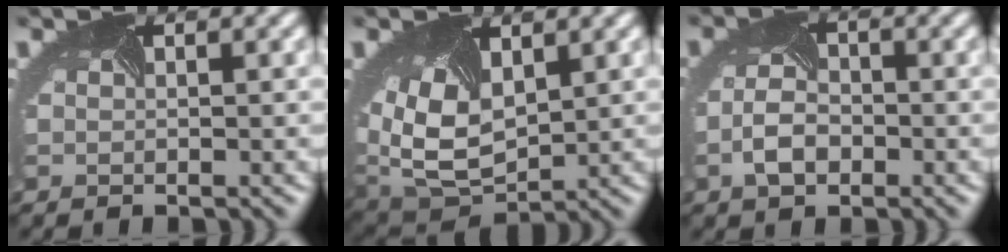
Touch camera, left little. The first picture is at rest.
{"total": 8.8, "force": [1.5, 5.7, 6.5], "torque": [-0.151, -0.017, 0.038]}
{"total": 2.9, "force": [-1.2, 1.8, 2.0], "torque": [-0.048, -0.004, -0.024]}